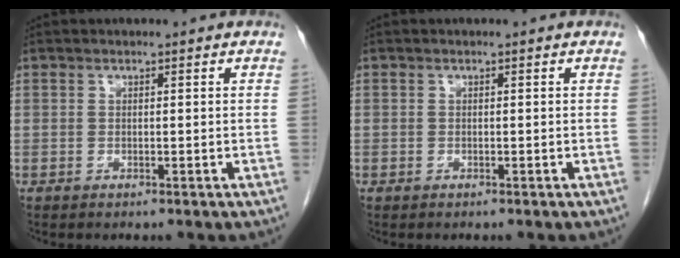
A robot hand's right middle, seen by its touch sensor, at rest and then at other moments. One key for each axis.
{"total": 0.0}